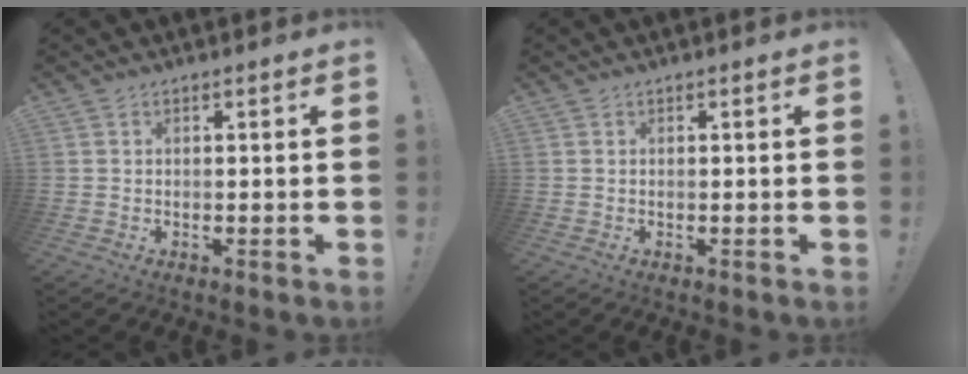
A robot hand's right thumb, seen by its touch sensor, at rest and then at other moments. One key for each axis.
{"total": 0.0}